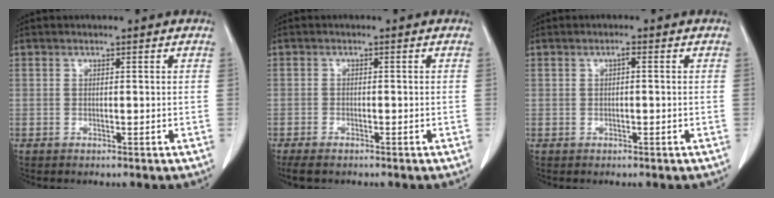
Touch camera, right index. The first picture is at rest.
{"total": 4.8, "force": [-3.5, 2.0, 2.7], "torque": [-0.050, -0.009, -0.053]}
{"total": 1.3, "force": [0.2, 0.5, 1.1], "torque": [-0.022, 0.005, 0.005]}